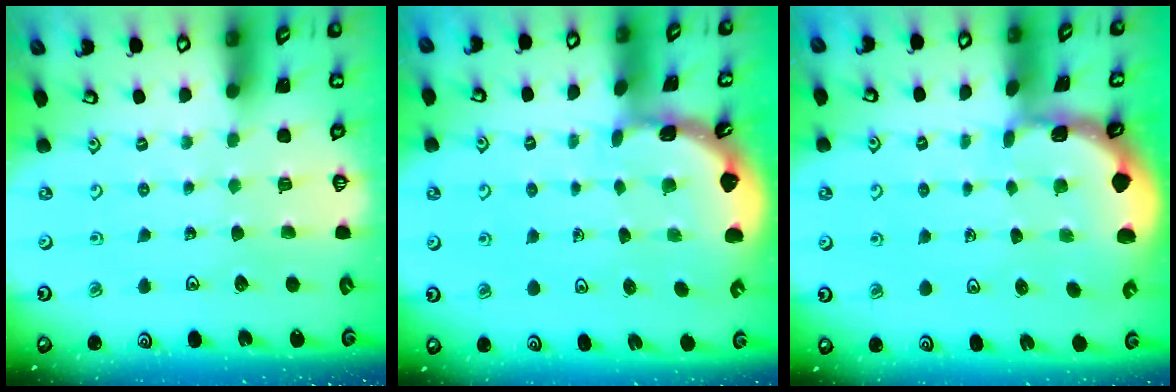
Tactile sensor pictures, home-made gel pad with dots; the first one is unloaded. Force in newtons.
{"total": 1.7, "press": 1.7, "slide": 0.1}
{"total": 0.9, "press": 0.9, "slide": 0.2}